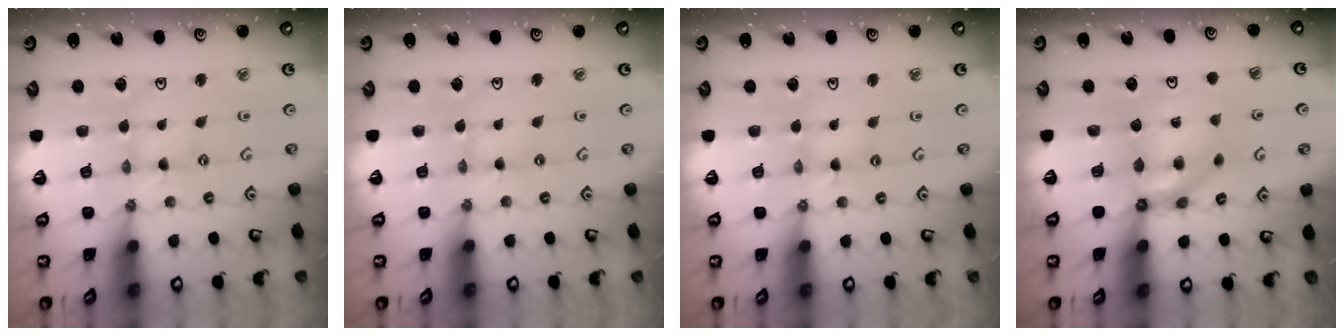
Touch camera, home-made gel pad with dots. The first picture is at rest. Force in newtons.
{"total": 1.6, "press": 1.5, "slide": 0.4}
{"total": 1.7, "press": 1.7, "slide": 0.2}
{"total": 7.1, "press": 7.1, "slide": 0.2}